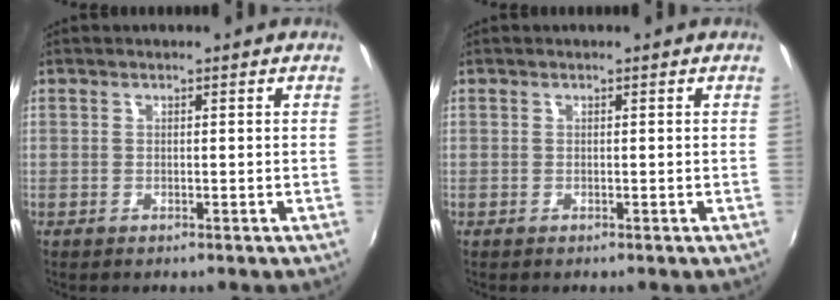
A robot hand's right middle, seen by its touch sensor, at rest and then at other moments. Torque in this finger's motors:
{"motor_torque": [0.31, -0.25, 0.03, 0.01]}